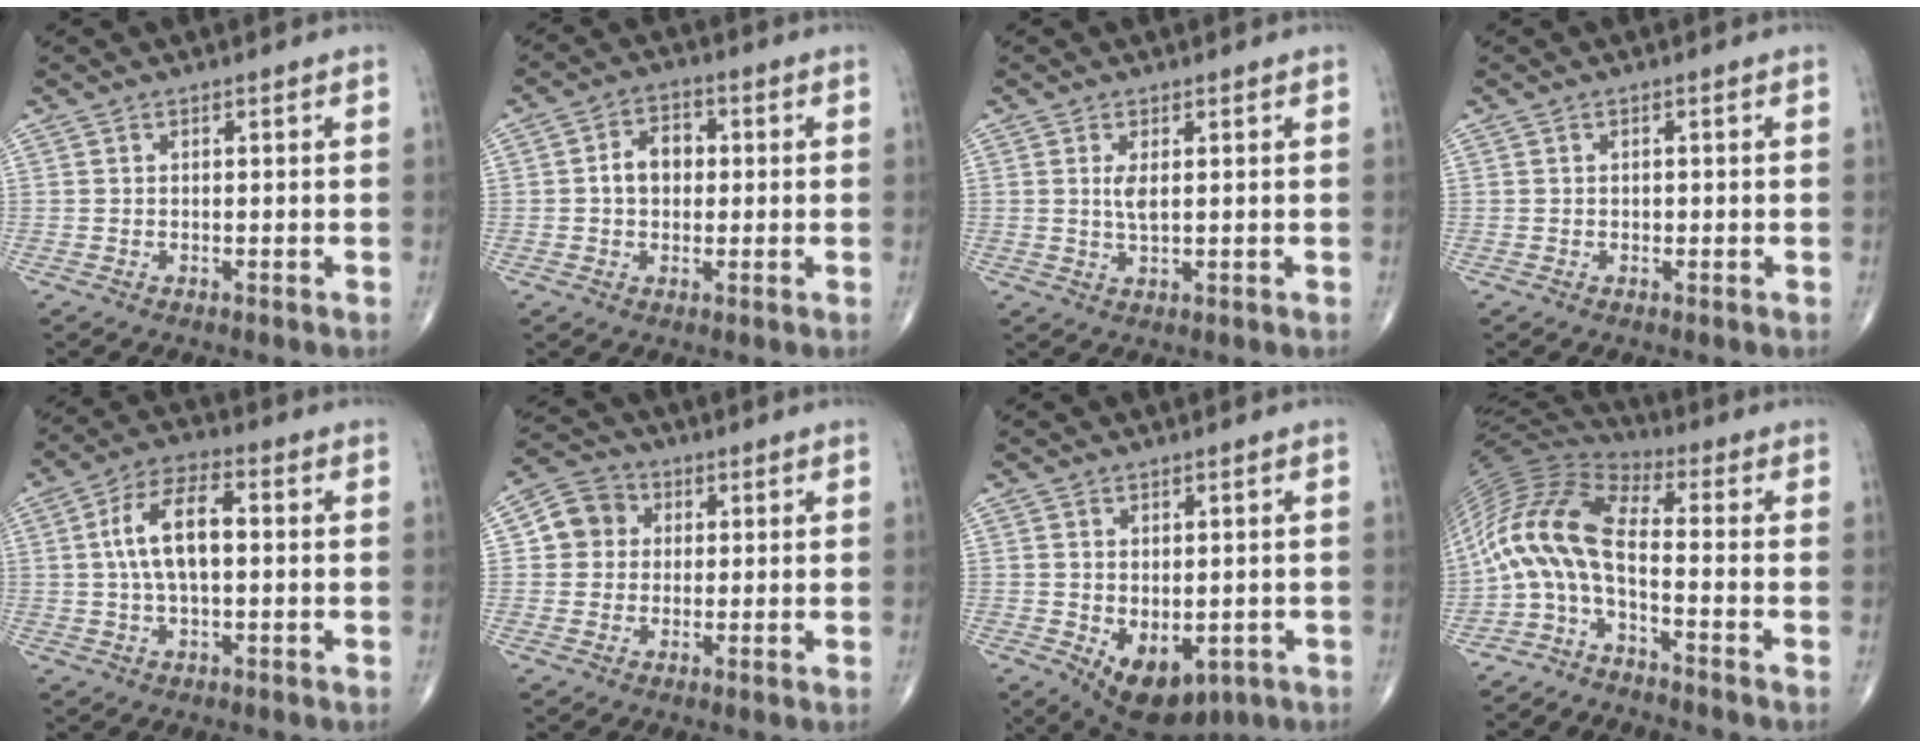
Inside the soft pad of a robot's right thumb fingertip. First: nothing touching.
{"total": 6.1, "force": [0.2, 4.6, 4.0], "torque": [-0.051, 0.017, -0.002]}
{"total": 2.7, "force": [0.6, 0.9, 2.5], "torque": [-0.051, -0.007, 0.014]}
{"total": 0.6, "force": [-0.1, 0.5, 0.3], "torque": [-0.003, 0.001, -0.004]}
{"total": 10.5, "force": [0.9, 4.9, 9.2], "torque": [-0.176, 0.021, 0.010]}
{"total": 6.9, "force": [1.2, 6.4, 2.3], "torque": [-0.018, 0.011, 0.011]}
{"total": 10.2, "force": [-3.2, 6.2, 7.5], "torque": [-0.093, -0.006, -0.028]}
{"total": 11.5, "force": [-4.2, 3.3, 10.2], "torque": [-0.223, 0.068, -0.098]}